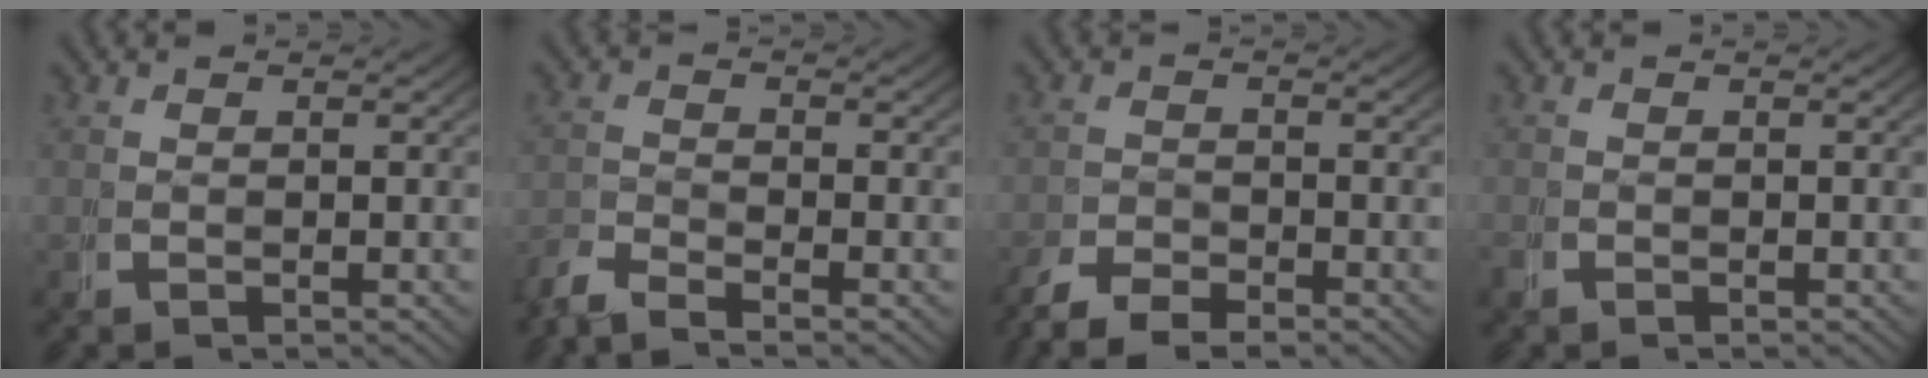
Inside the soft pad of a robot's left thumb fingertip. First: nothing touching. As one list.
[{"total": 2.8, "force": [-2.5, 0.5, 1.1], "torque": [-0.020, -0.005, -0.056]}, {"total": 3.4, "force": [-3.0, 1.1, 1.2], "torque": [-0.016, -0.012, -0.054]}, {"total": 0.6, "force": [-0.5, 0.3, 0.1], "torque": [-0.003, -0.004, -0.011]}]